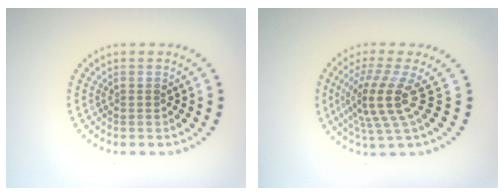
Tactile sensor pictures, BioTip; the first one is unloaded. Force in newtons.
{"total": 4.5, "press": 3.2, "slide": 3.1}